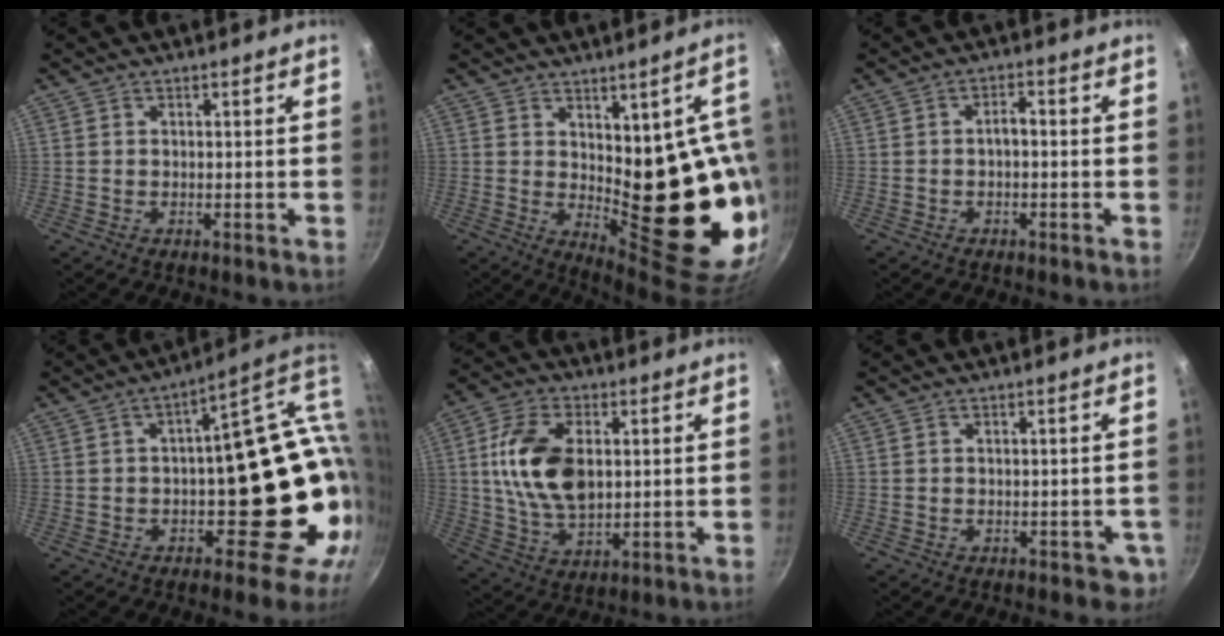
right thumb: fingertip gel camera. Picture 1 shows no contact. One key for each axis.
{"total": 19.0, "fx": 0.0, "fy": 8.1, "fz": 17.2, "tx": -0.178, "ty": -0.032, "tz": 0.025}
{"total": 2.3, "fx": -0.6, "fy": 1.0, "fz": 1.9, "tx": -0.034, "ty": 0.017, "tz": -0.012}
{"total": 21.4, "fx": 1.6, "fy": 10.6, "fz": 18.5, "tx": -0.177, "ty": 0.001, "tz": 0.045}
{"total": 14.9, "fx": 2.1, "fy": 9.0, "fz": 11.6, "tx": -0.199, "ty": -0.002, "tz": 0.041}
{"total": 3.0, "fx": -1.1, "fy": 2.1, "fz": 1.9, "tx": 0.003, "ty": 0.013, "tz": 0.000}